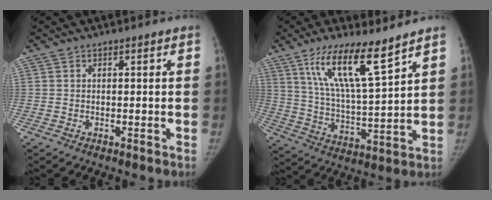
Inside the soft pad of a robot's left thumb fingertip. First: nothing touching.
{"total": 14.1, "force": [9.0, 2.5, 10.6], "torque": [-0.184, -0.053, 0.177]}